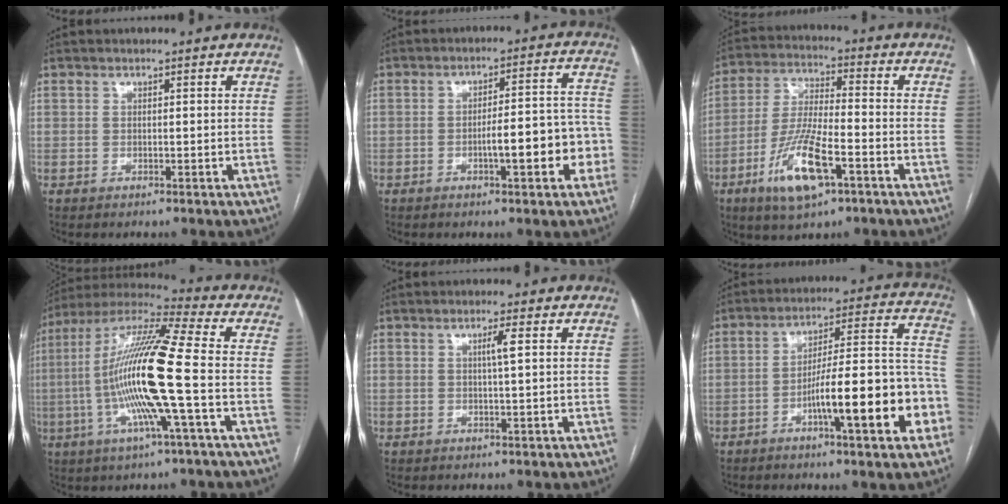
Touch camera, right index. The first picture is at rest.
{"total": 9.8, "force": [-3.2, 2.2, 9.0], "torque": [-0.113, 0.034, -0.038]}
{"total": 12.5, "force": [-5.8, 2.9, 10.7], "torque": [-0.218, -0.012, -0.103]}
{"total": 17.8, "force": [-2.9, 0.1, 17.6], "torque": [-0.346, -0.001, -0.067]}
{"total": 2.1, "force": [0.5, -0.3, 2.0], "torque": [-0.034, 0.000, 0.009]}
{"total": 17.7, "force": [-6.4, 2.6, 16.3], "torque": [-0.206, 0.028, -0.090]}